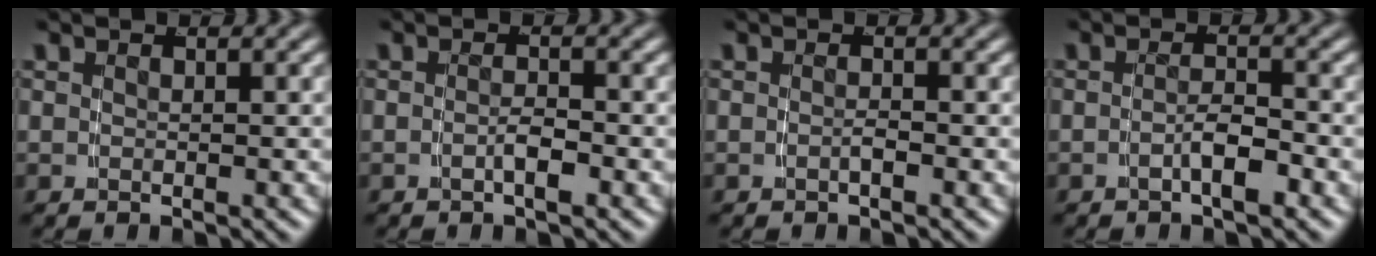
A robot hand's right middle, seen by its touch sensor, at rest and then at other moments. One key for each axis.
{"total": 1.5, "fx": -1.0, "fy": -0.1, "fz": 1.2, "tx": -0.019, "ty": -0.002, "tz": -0.017}
{"total": 0.8, "fx": -0.7, "fy": 0.0, "fz": 0.4, "tx": -0.009, "ty": 0.001, "tz": -0.014}
{"total": 2.2, "fx": -1.5, "fy": 0.0, "fz": 1.6, "tx": -0.022, "ty": -0.003, "tz": -0.025}